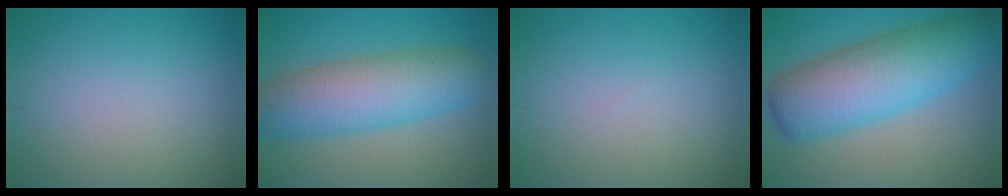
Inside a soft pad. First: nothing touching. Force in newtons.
{"total": 8.4, "press": 8.4, "slide": 0.2}
{"total": 0.0}
{"total": 10.0, "press": 10.0, "slide": 0.2}